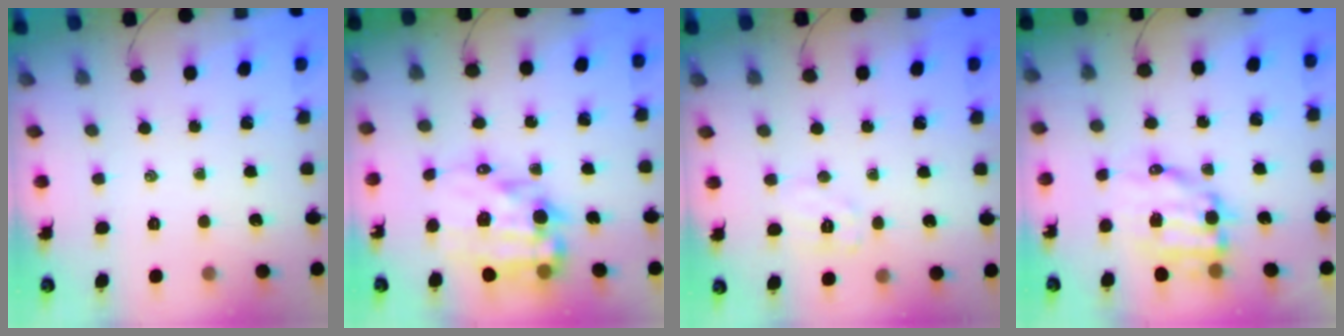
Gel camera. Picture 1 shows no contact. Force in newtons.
{"total": 14.0, "press": 13.6, "slide": 3.5}
{"total": 7.5, "press": 7.4, "slide": 1.2}
{"total": 10.1, "press": 9.9, "slide": 2.2}